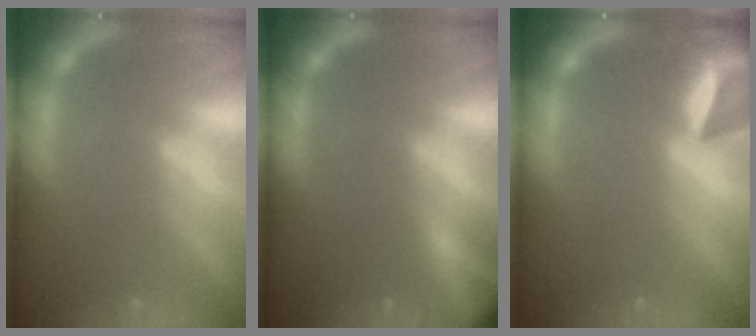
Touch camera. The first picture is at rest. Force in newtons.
{"total": 7.9}
{"total": 6.4}